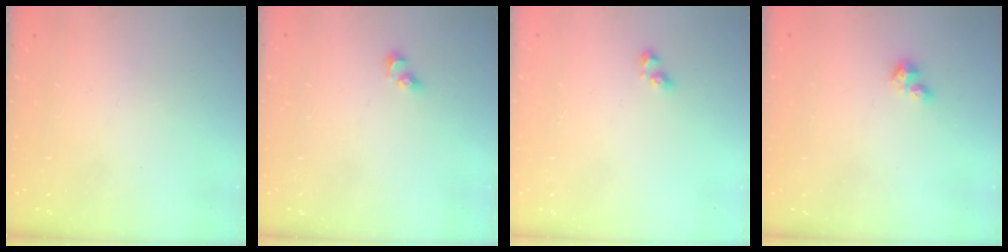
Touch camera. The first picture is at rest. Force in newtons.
{"total": 2.7, "press": 2.5, "slide": 1.2}
{"total": 2.5, "press": 2.2, "slide": 1.3}
{"total": 2.9, "press": 2.8, "slide": 0.6}